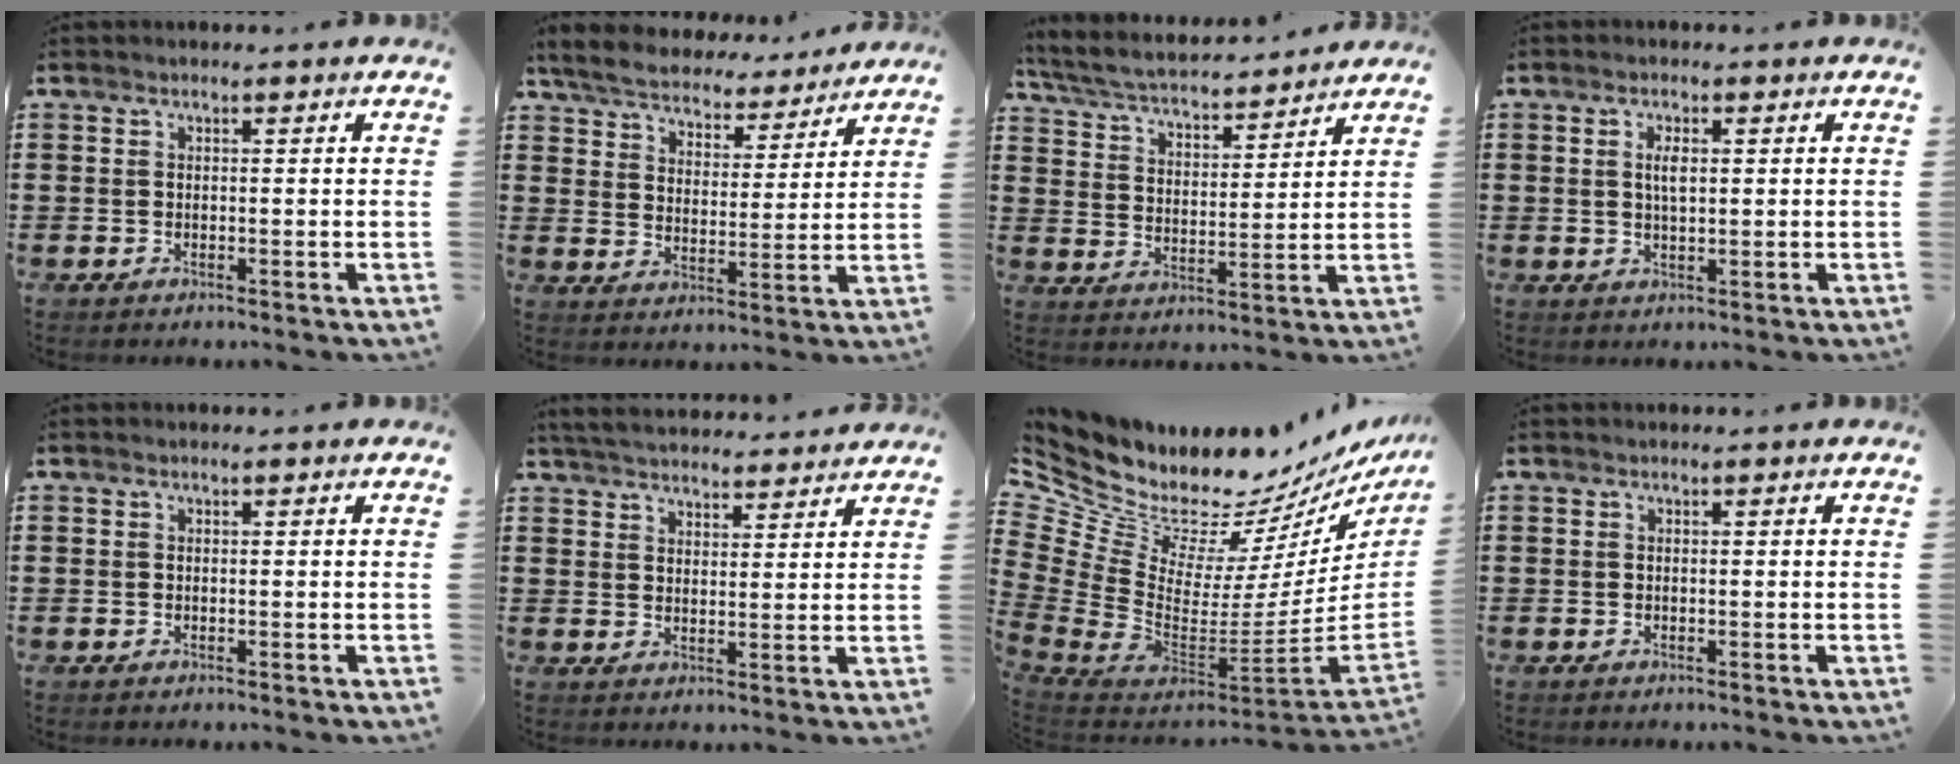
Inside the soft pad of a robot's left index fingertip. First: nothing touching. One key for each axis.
{"total": 5.6, "fx": 5.6, "fy": 0.5, "fz": 0.8, "tx": -0.044, "ty": -0.037, "tz": 0.094}
{"total": 4.2, "fx": 4.0, "fy": 0.4, "fz": 1.3, "tx": -0.048, "ty": -0.029, "tz": 0.062}
{"total": 2.6, "fx": 0.6, "fy": 0.9, "fz": 2.3, "tx": -0.049, "ty": 0.004, "tz": 0.010}
{"total": 0.0}
{"total": 4.4, "fx": 4.3, "fy": 0.4, "fz": 0.7, "tx": -0.027, "ty": -0.017, "tz": 0.078}
{"total": 8.5, "fx": 6.9, "fy": 4.2, "fz": 2.3, "tx": -0.095, "ty": -0.085, "tz": 0.126}
{"total": 0.0}